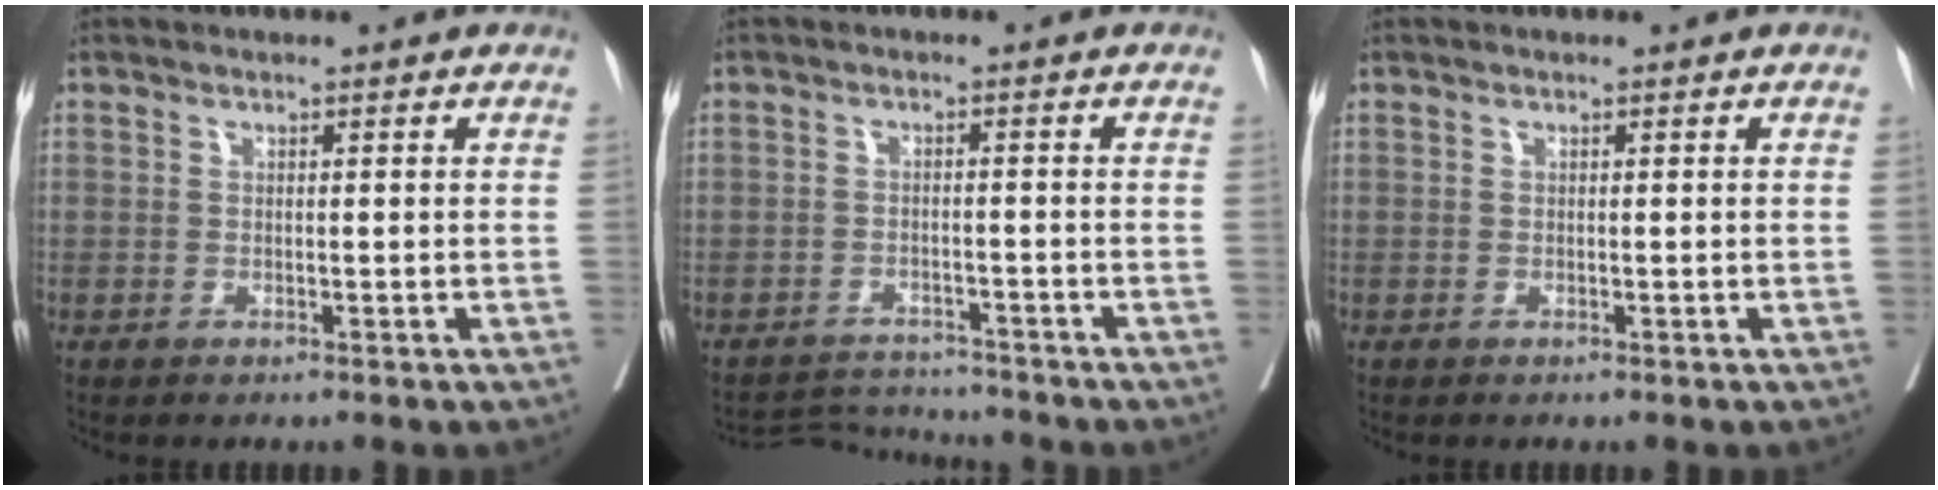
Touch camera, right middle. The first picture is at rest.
{"total": 4.4, "force": [-4.2, 0.2, -1.1], "torque": [0.021, 0.003, -0.069]}
{"total": 0.0}